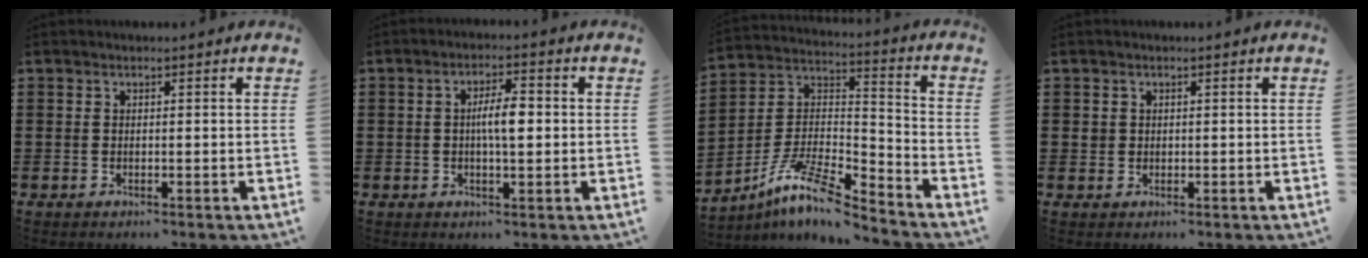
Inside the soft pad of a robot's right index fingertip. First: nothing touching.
{"total": 4.9, "force": [0.1, 1.4, 4.7], "torque": [-0.085, 0.004, 0.000]}
{"total": 10.0, "force": [-8.3, 1.3, 5.4], "torque": [-0.125, 0.002, -0.173]}
{"total": 1.0, "force": [0.2, 0.9, 0.3], "torque": [-0.007, 0.006, 0.004]}